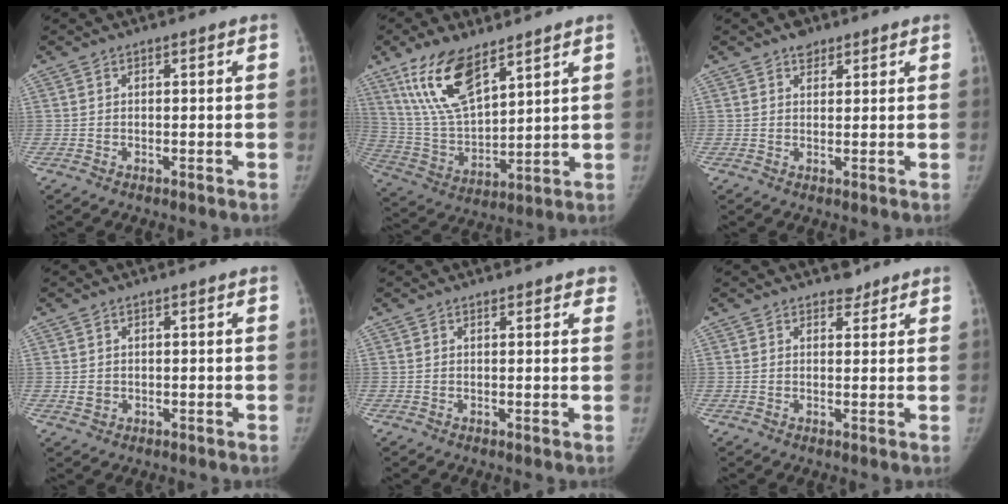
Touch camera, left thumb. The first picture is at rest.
{"total": 15.5, "force": [9.6, 6.1, 10.5], "torque": [-0.186, -0.041, 0.198]}
{"total": 2.8, "force": [1.9, 1.7, 1.0], "torque": [0.002, -0.009, 0.026]}
{"total": 1.8, "force": [0.0, 1.6, 0.8], "torque": [-0.009, 0.000, 0.006]}
{"total": 2.1, "force": [1.7, 1.0, 0.9], "torque": [0.011, -0.001, 0.014]}
{"total": 2.0, "force": [1.6, 1.1, 0.2], "torque": [0.011, -0.011, 0.019]}